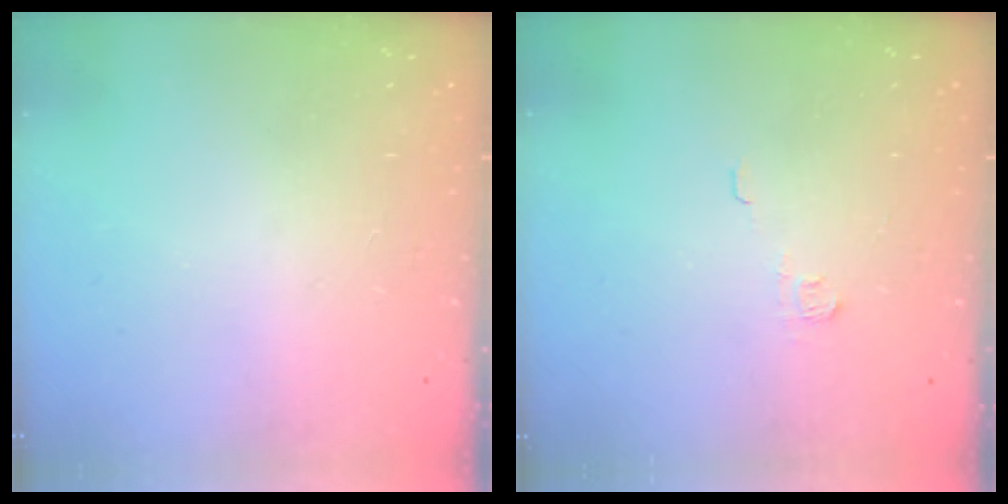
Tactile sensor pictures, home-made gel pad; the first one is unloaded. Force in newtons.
{"total": 2.8, "press": 2.8, "slide": 0.4}